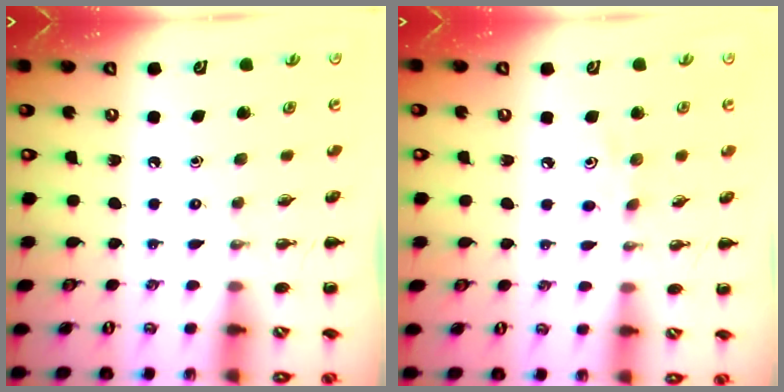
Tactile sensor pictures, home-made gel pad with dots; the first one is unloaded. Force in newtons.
{"total": 2.9, "press": 2.8, "slide": 0.8}